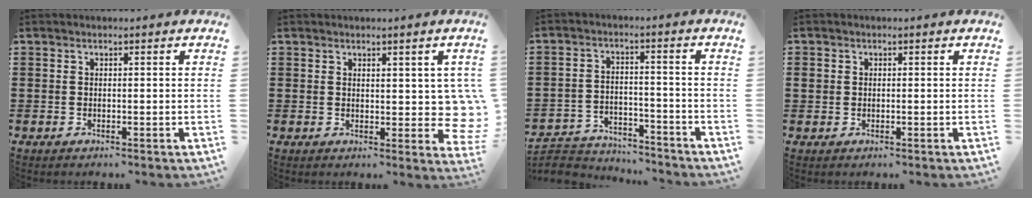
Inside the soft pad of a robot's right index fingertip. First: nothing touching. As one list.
[{"total": 5.5, "force": [1.8, 3.0, 4.2], "torque": [-0.043, -0.007, 0.030]}, {"total": 4.4, "force": [-4.4, 0.7, 0.2], "torque": [-0.018, 0.005, -0.094]}, {"total": 1.1, "force": [0.1, 1.0, 0.4], "torque": [-0.012, 0.006, 0.000]}]